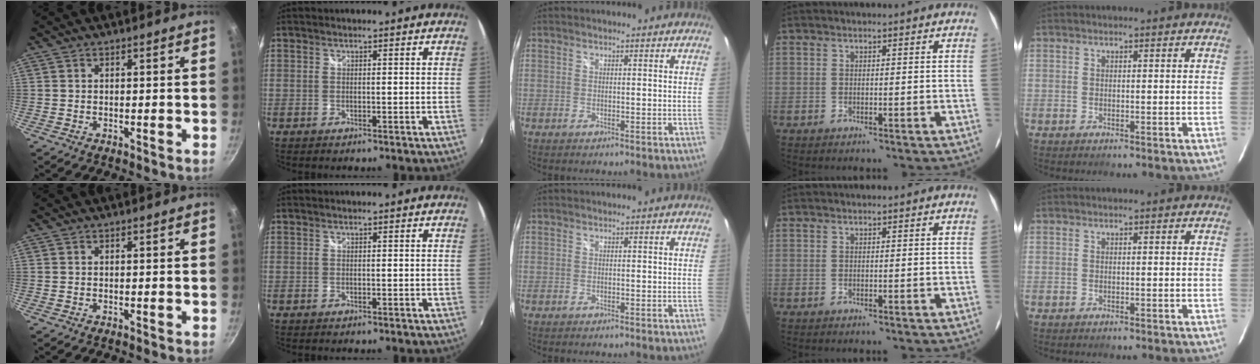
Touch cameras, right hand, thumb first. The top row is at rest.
{}